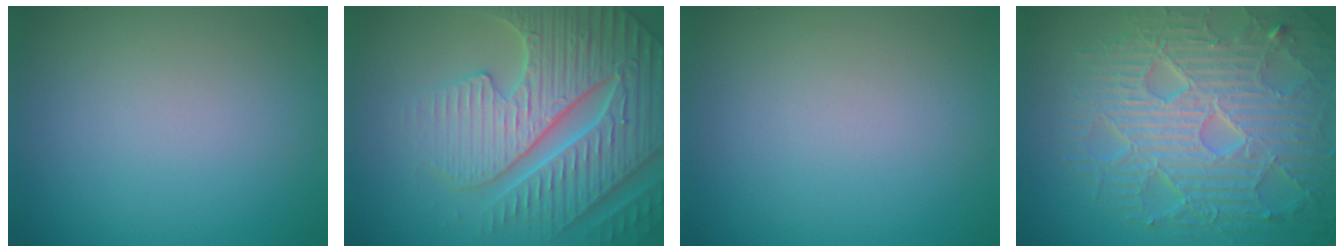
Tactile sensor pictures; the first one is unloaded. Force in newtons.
{"total": 7.4, "press": 7.2, "slide": 1.7}
{"total": 0.0}
{"total": 9.0, "press": 6.5, "slide": 6.3}